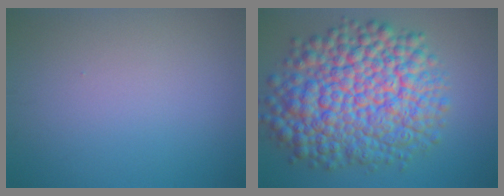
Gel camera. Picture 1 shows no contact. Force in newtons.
{"total": 13.6, "press": 13.6, "slide": 0.4}